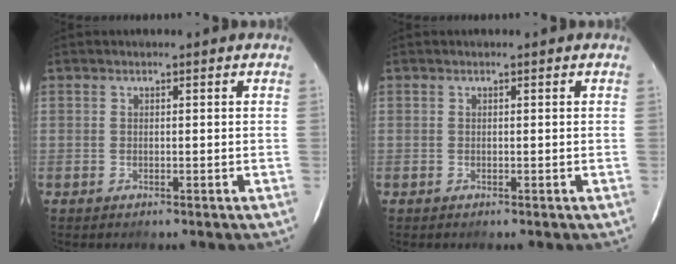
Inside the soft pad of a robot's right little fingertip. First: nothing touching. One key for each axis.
{"total": 0.0}